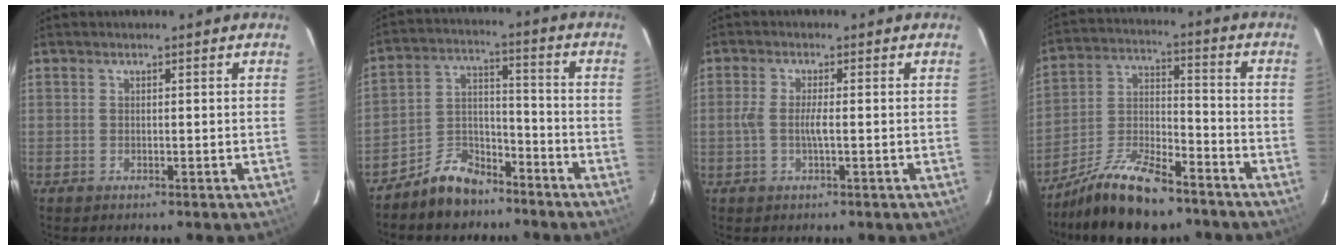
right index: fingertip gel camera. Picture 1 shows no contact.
{"total": 9.2, "force": [-7.2, 4.8, 3.2], "torque": [-0.073, 0.036, -0.122]}
{"total": 3.2, "force": [-0.6, 0.3, 3.1], "torque": [-0.062, 0.001, -0.013]}
{"total": 16.0, "force": [-12.1, 5.3, 9.0], "torque": [-0.189, -0.001, -0.219]}